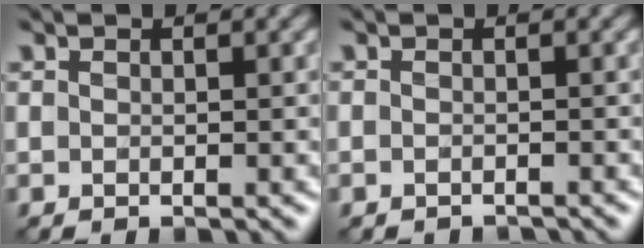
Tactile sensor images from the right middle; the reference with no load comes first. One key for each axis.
{"total": 1.9, "fx": -1.9, "fy": 0.2, "fz": 0.1, "tx": 0.002, "ty": -0.007, "tz": -0.027}